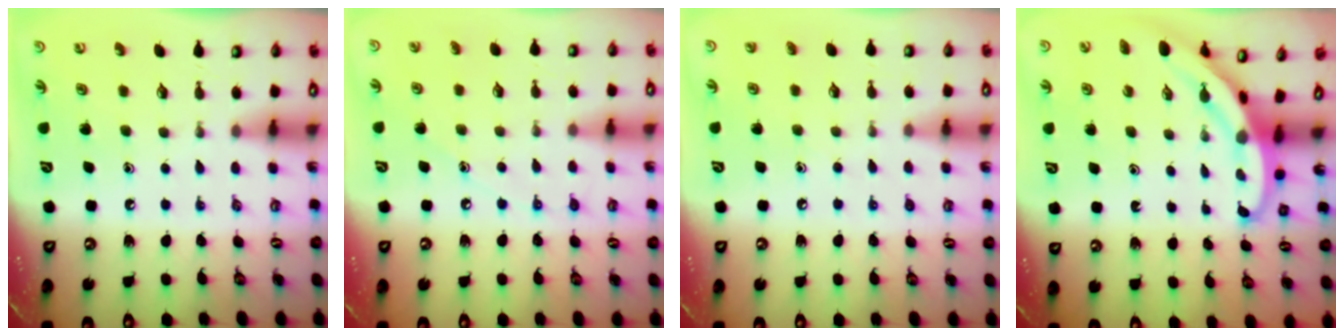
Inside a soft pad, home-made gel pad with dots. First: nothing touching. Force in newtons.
{"total": 6.8, "press": 6.8, "slide": 0.6}
{"total": 3.5, "press": 3.5, "slide": 0.4}
{"total": 3.7, "press": 3.7, "slide": 0.2}